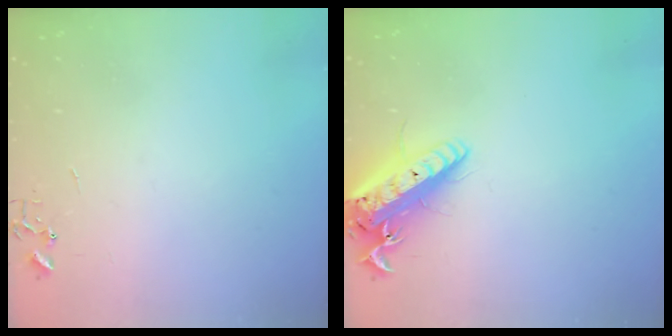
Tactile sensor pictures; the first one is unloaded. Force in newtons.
{"total": 19.0, "press": 18.6, "slide": 3.8}